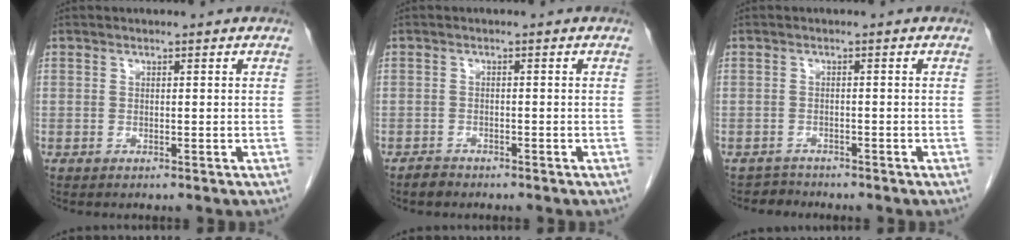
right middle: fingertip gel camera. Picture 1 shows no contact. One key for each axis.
{"total": 1.3, "fx": -1.2, "fy": 0.5, "fz": 0.2, "tx": -0.012, "ty": -0.002, "tz": -0.019}
{"total": 1.7, "fx": -1.4, "fy": 0.3, "fz": -0.9, "tx": 0.015, "ty": -0.005, "tz": -0.026}